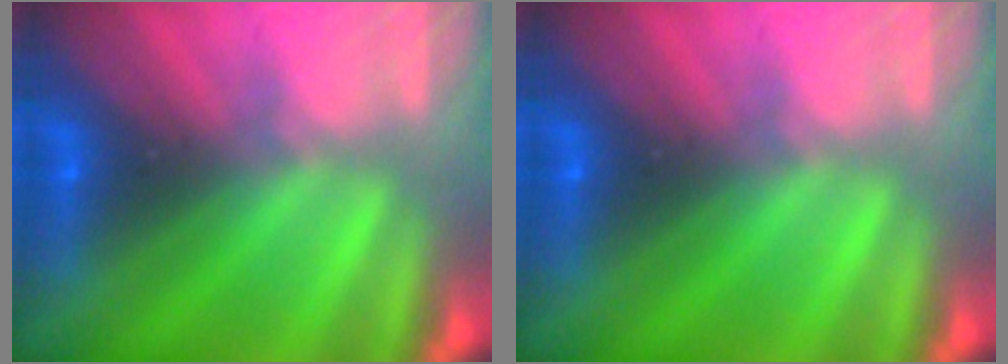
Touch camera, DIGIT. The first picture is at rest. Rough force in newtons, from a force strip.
{"total": 0.0}